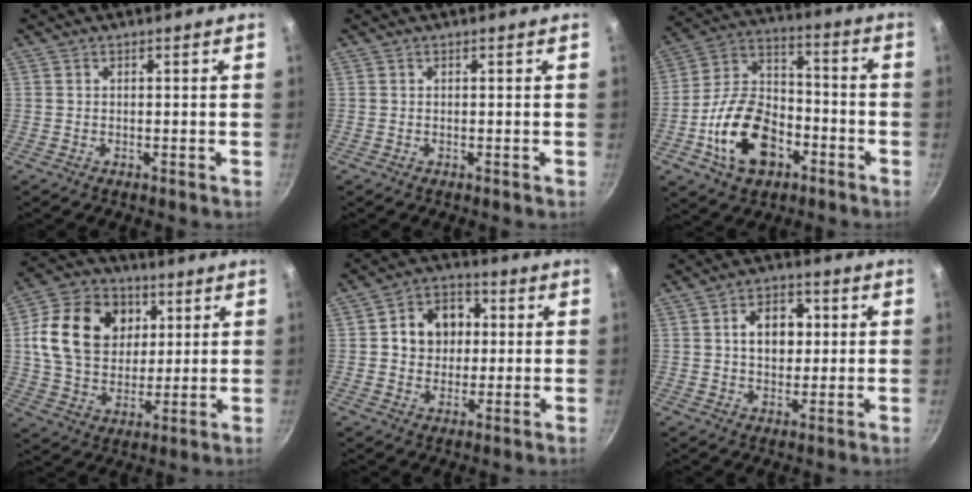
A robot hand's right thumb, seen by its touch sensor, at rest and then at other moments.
{"total": 0.0}
{"total": 17.7, "force": [-6.8, 11.6, 11.6], "torque": [-0.180, 0.051, -0.126]}
{"total": 18.9, "force": [4.8, 14.4, 11.2], "torque": [-0.178, 0.000, 0.079]}
{"total": 10.8, "force": [1.6, 9.0, 5.7], "torque": [-0.052, 0.011, 0.015]}
{"total": 8.7, "force": [1.5, 6.2, 5.9], "torque": [-0.060, 0.008, 0.019]}